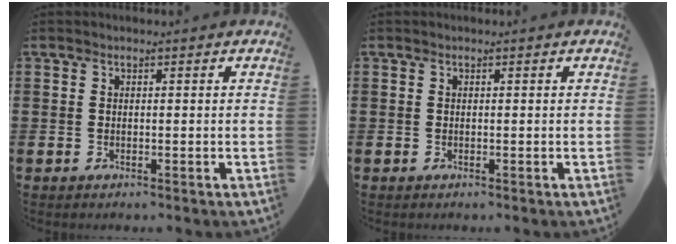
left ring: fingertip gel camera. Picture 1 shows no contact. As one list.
[{"total": 0.0}]